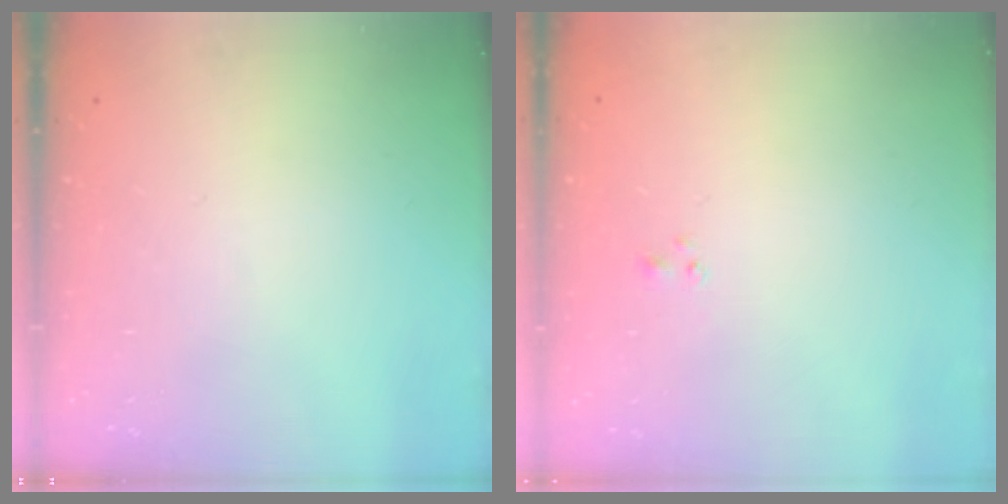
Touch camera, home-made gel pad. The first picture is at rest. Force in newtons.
{"total": 1.2, "press": 1.0, "slide": 0.6}